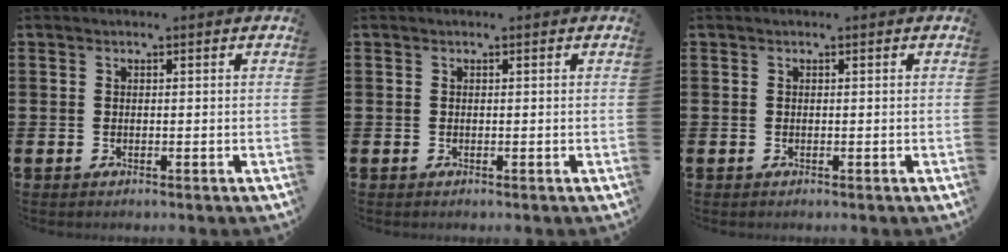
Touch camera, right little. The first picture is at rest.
{"total": 0.0}
{"total": 0.0}